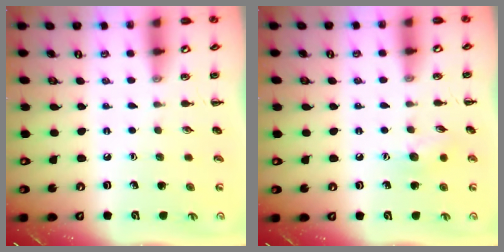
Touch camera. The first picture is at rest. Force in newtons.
{"total": 7.5, "press": 7.4, "slide": 1.1}